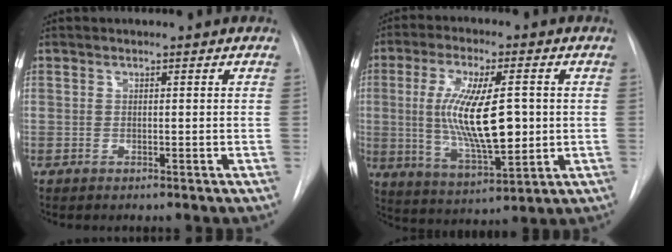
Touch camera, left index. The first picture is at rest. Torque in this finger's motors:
{"motor_torque": [2.14, 0.00, 0.49, 0.17]}